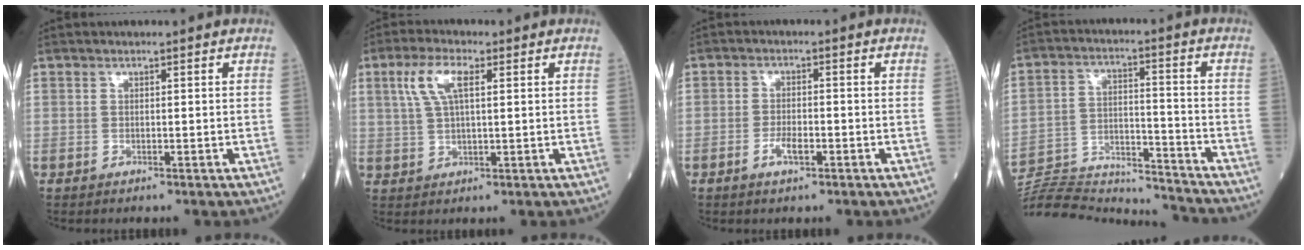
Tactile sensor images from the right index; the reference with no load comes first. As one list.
[{"total": 5.7, "force": [2.3, 1.7, 5.0], "torque": [-0.115, 0.017, 0.050]}, {"total": 2.9, "force": [-1.5, 1.0, 2.3], "torque": [-0.045, 0.002, -0.028]}, {"total": 20.7, "force": [-20.3, 1.7, 3.7], "torque": [-0.098, 0.011, -0.313]}]